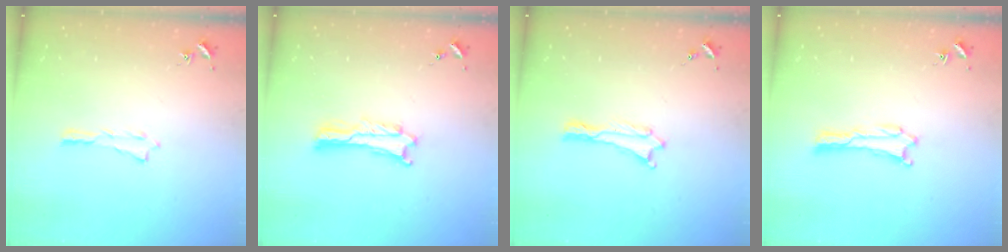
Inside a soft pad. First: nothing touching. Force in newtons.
{"total": 0.8, "press": 0.8, "slide": 0.2}
{"total": 0.0}
{"total": 0.0}